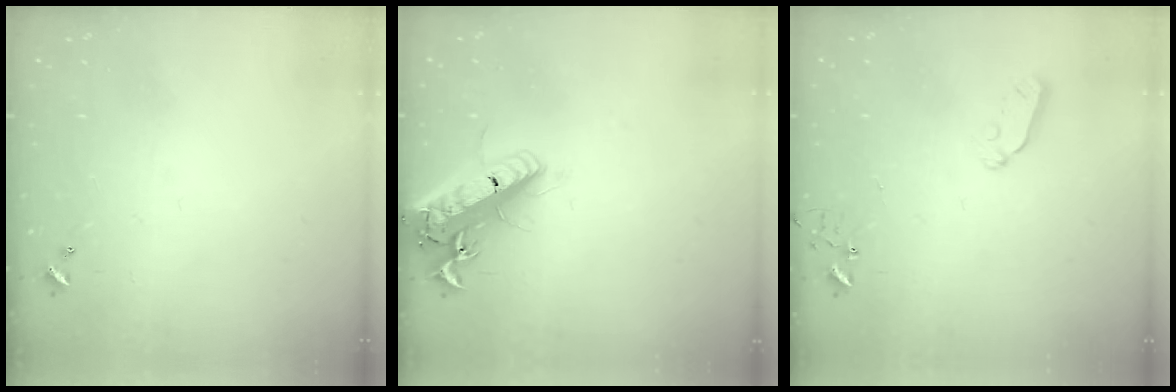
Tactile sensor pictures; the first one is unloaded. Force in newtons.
{"total": 19.5, "press": 19.2, "slide": 3.6}
{"total": 3.7, "press": 3.7, "slide": 0.5}